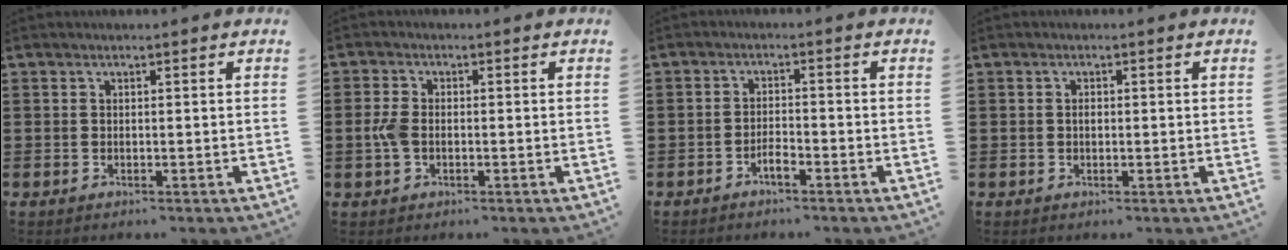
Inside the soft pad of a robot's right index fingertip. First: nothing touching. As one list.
[{"total": 3.1, "force": [-0.4, 1.9, 2.5], "torque": [-0.070, -0.003, -0.015]}, {"total": 2.2, "force": [-1.7, 0.4, 1.3], "torque": [-0.026, 0.003, -0.032]}, {"total": 1.0, "force": [0.0, 0.5, 0.9], "torque": [-0.018, 0.002, -0.002]}]